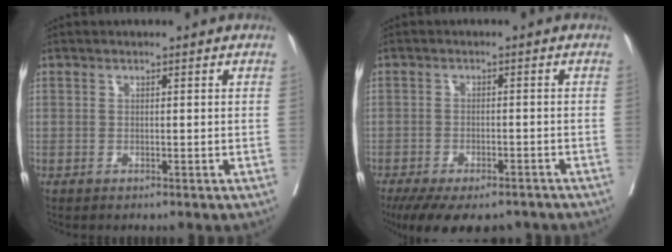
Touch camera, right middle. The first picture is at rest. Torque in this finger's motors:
{"motor_torque": [1.10, -1.04, 0.26, 0.07]}